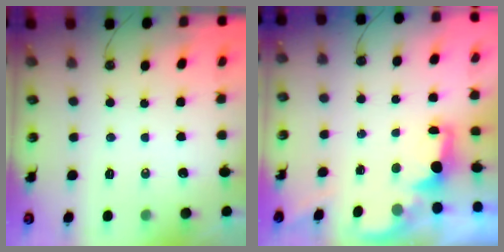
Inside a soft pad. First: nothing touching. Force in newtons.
{"total": 2.0, "press": 1.9, "slide": 0.7}